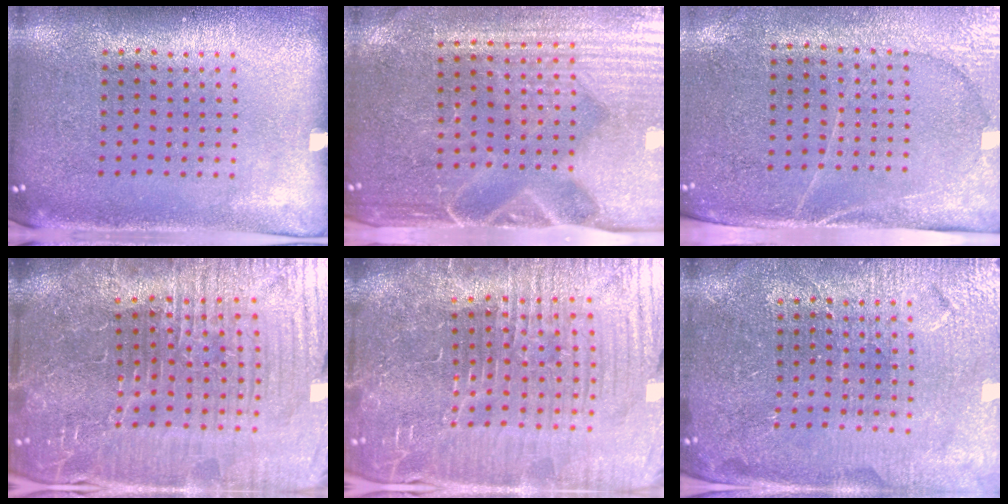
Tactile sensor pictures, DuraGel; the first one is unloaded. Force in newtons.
{"total": 4.6, "press": 4.2, "slide": 1.8}
{"total": 2.9, "press": 2.7, "slide": 1.2}
{"total": 6.8, "press": 6.3, "slide": 2.7}
{"total": 7.5, "press": 6.6, "slide": 3.5}
{"total": 4.2, "press": 4.0, "slide": 1.3}